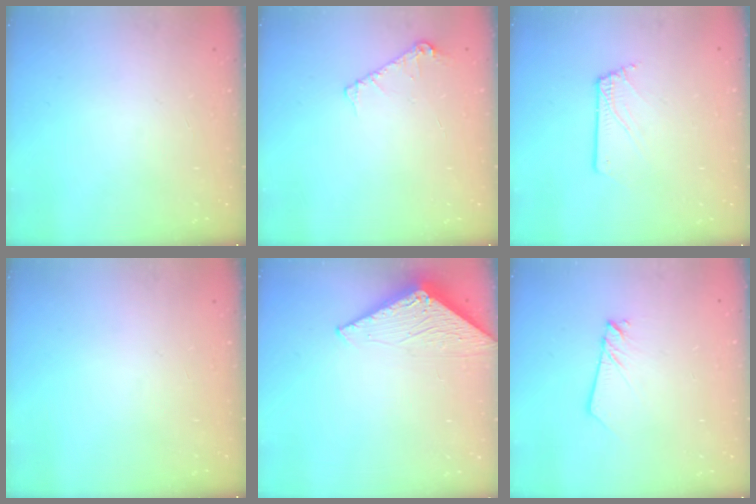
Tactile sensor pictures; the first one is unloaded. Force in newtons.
{"total": 6.8, "press": 6.7, "slide": 1.0}
{"total": 1.4, "press": 1.4, "slide": 0.1}
{"total": 0.0}
{"total": 3.0, "press": 3.0, "slide": 0.2}
{"total": 2.1, "press": 2.1, "slide": 0.2}